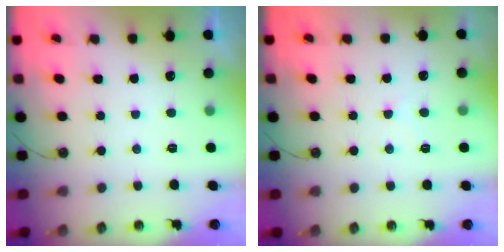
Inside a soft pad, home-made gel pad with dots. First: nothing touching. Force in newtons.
{"total": 4.8, "press": 4.8, "slide": 0.7}